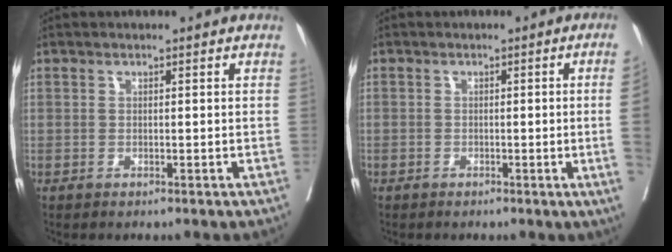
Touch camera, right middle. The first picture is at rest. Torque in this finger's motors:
{"motor_torque": [0.32, -0.24, -0.65, -0.21]}